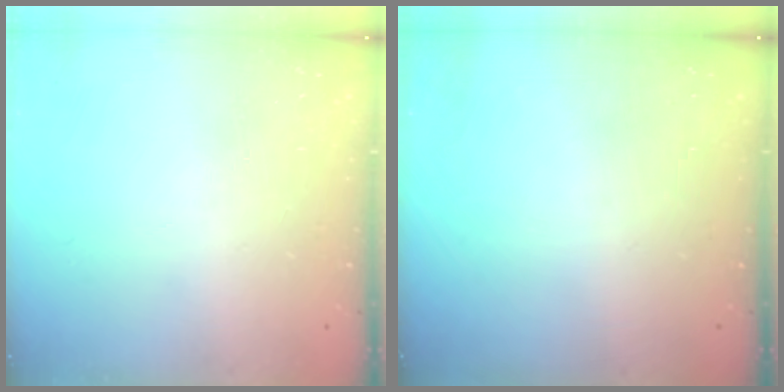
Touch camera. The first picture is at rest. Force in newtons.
{"total": 0.0}